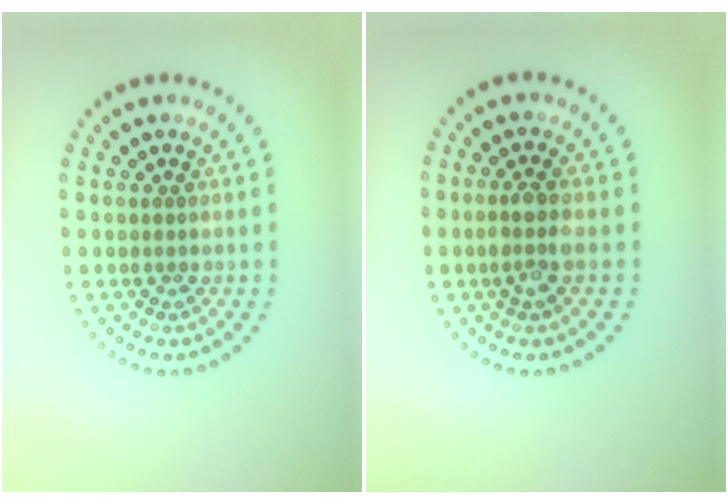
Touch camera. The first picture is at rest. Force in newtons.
{"total": 2.2, "press": 2.0, "slide": 1.0}